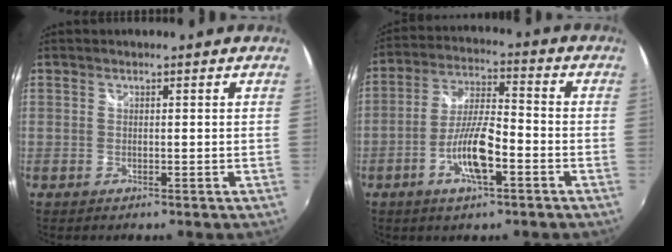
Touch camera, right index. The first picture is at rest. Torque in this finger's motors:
{"motor_torque": [1.61, -0.29, 0.81, 0.09]}